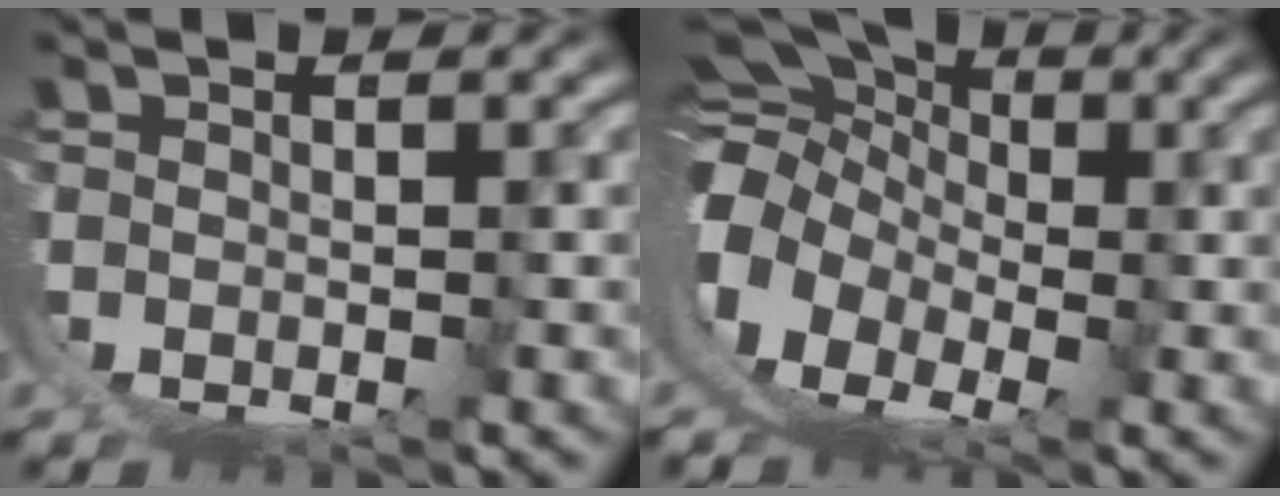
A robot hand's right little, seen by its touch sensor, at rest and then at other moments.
{"total": 15.0, "force": [-1.5, 12.5, 8.1], "torque": [-0.176, -0.040, -0.033]}